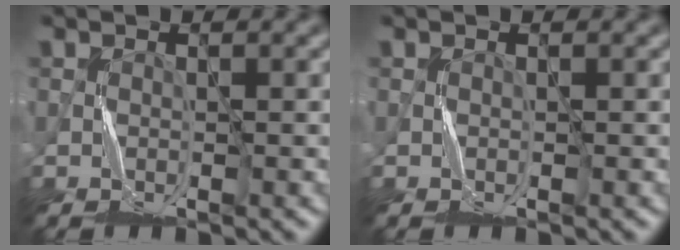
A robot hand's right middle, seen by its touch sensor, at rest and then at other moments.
{"total": 0.0}